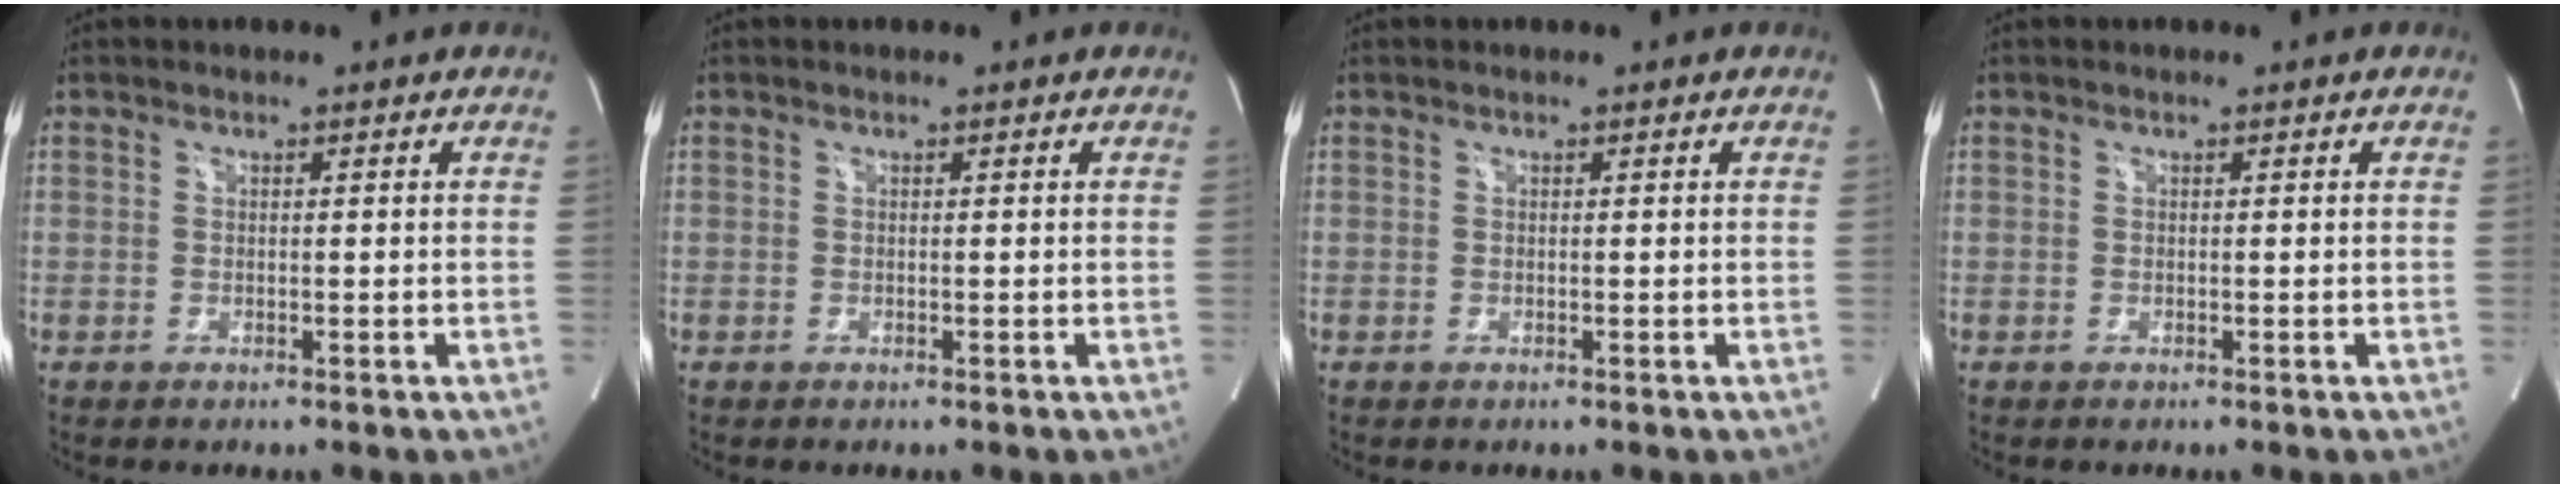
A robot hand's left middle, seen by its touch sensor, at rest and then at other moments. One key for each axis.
{"total": 0.0}
{"total": 0.0}
{"total": 0.0}